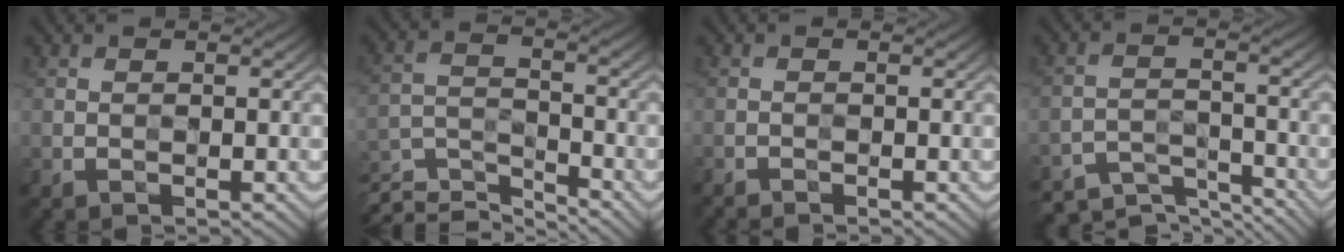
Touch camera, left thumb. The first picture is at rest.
{"total": 7.4, "force": [-6.8, 1.4, 2.4], "torque": [-0.060, -0.010, -0.132]}
{"total": 1.5, "force": [-1.4, -0.4, 0.0], "torque": [-0.006, 0.002, -0.026]}
{"total": 8.3, "force": [-7.9, 1.4, 2.1], "torque": [-0.044, -0.003, -0.121]}